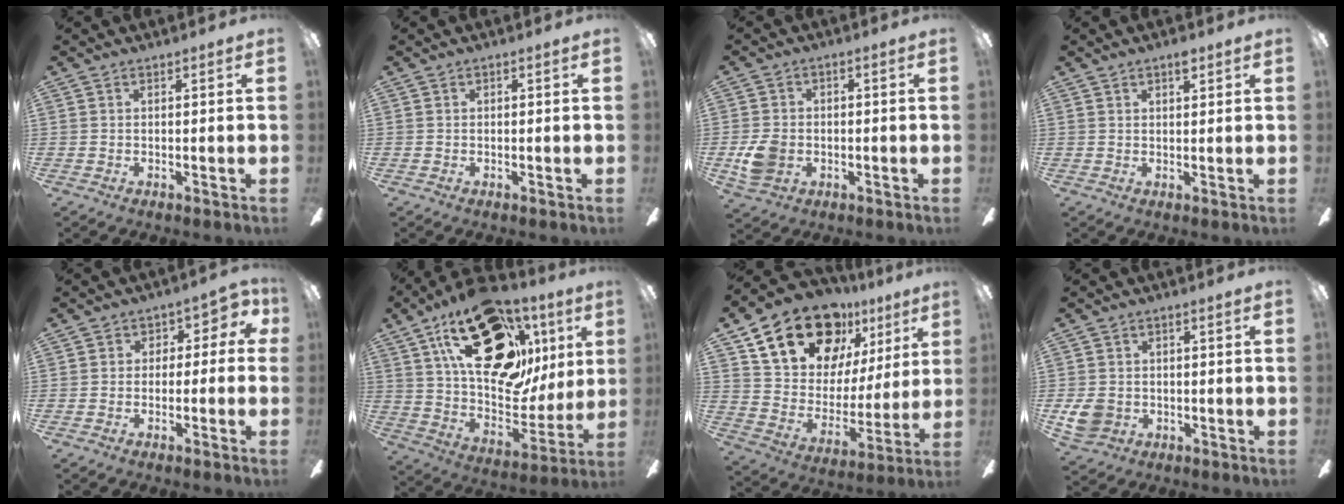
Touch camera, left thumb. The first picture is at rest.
{"total": 0.0}
{"total": 6.8, "force": [-1.8, 5.3, 3.9], "torque": [-0.075, 0.012, -0.030]}
{"total": 2.1, "force": [1.6, 0.7, 1.1], "torque": [-0.008, -0.006, 0.025]}
{"total": 4.6, "force": [-1.7, 3.5, 2.6], "torque": [-0.035, 0.023, -0.034]}
{"total": 29.1, "force": [14.4, 16.0, 19.6], "torque": [-0.314, -0.066, 0.260]}
{"total": 22.1, "force": [14.6, 12.8, 10.5], "torque": [-0.186, -0.077, 0.269]}
{"total": 5.8, "force": [-1.3, 4.9, 2.7], "torque": [-0.057, 0.010, -0.022]}